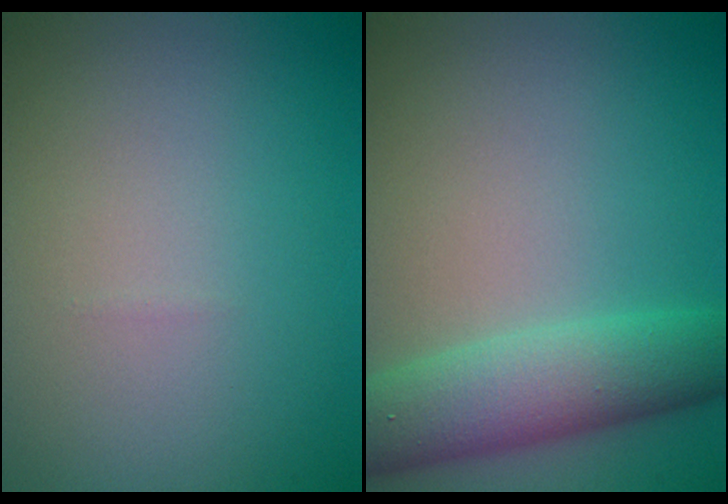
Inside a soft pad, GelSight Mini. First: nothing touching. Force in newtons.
{"total": 5.8, "press": 5.8, "slide": 0.1}